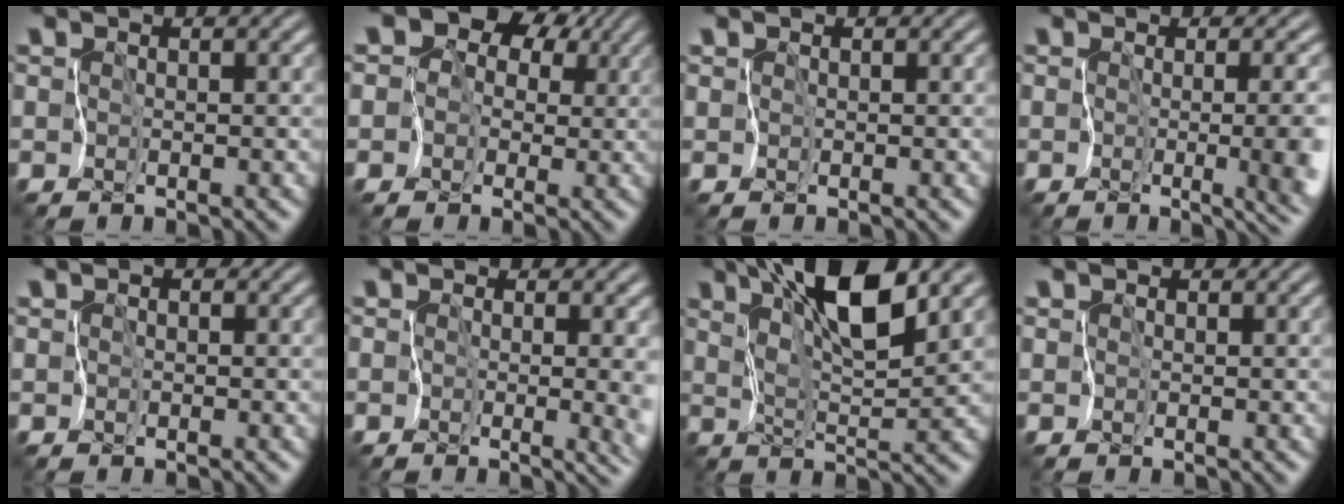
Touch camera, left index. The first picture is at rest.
{"total": 9.4, "force": [2.7, 7.7, 4.6], "torque": [-0.072, 0.045, -0.009]}
{"total": 0.7, "force": [0.3, 0.5, 0.3], "torque": [0.007, 0.010, -0.003]}
{"total": 6.2, "force": [-1.1, 2.2, 5.7], "torque": [-0.057, -0.020, -0.003]}
{"total": 1.1, "force": [0.2, 1.0, 0.5], "torque": [0.008, 0.015, -0.008]}
{"total": 3.8, "force": [-0.3, 1.6, 3.4], "torque": [-0.027, -0.008, -0.003]}
{"total": 8.6, "force": [5.2, 1.4, 6.7], "torque": [-0.123, 0.014, 0.089]}
{"total": 1.1, "force": [0.5, 0.8, 0.5], "torque": [0.002, 0.014, -0.001]}